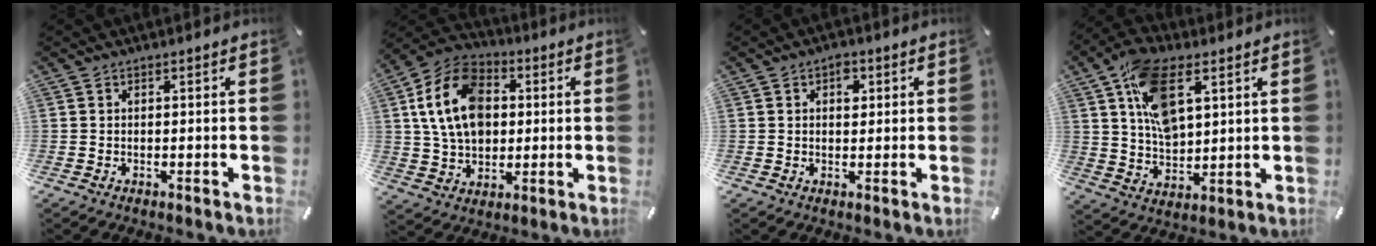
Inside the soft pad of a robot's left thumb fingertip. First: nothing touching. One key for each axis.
{"total": 15.0, "fx": 2.4, "fy": 11.4, "fz": 9.5, "tx": -0.197, "ty": 0.015, "tz": 0.043}
{"total": 3.1, "fx": 1.1, "fy": 2.1, "fz": 2.0, "tx": -0.020, "ty": -0.001, "tz": 0.012}
{"total": 13.4, "fx": 5.5, "fy": 7.6, "fz": 9.5, "tx": -0.183, "ty": -0.004, "tz": 0.099}